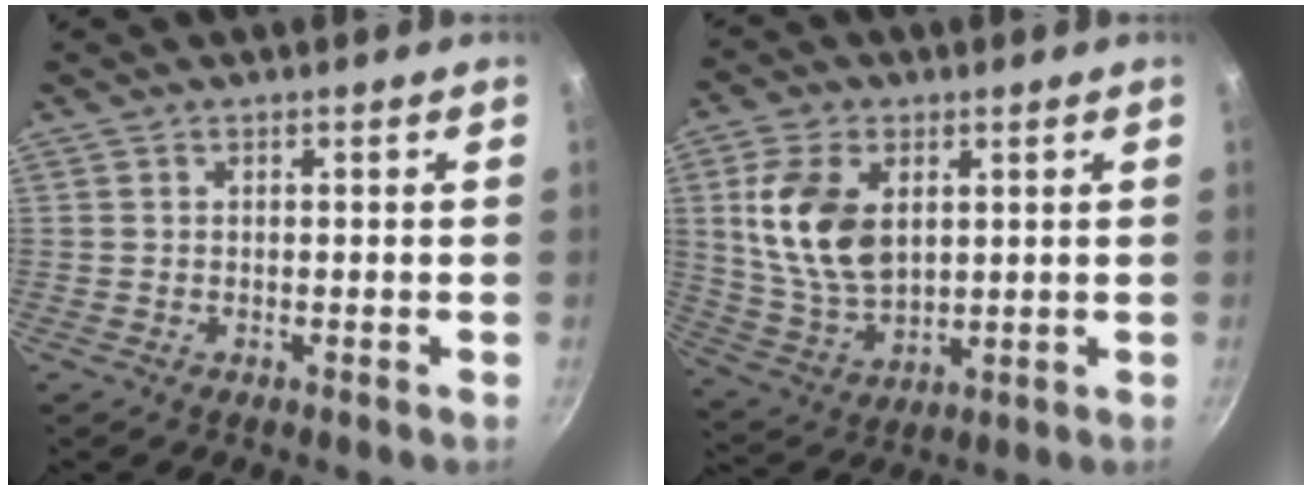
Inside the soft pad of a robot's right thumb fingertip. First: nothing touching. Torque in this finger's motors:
{"motor_torque": [0.41, 1.83, 1.49, 0.47, 0.23]}